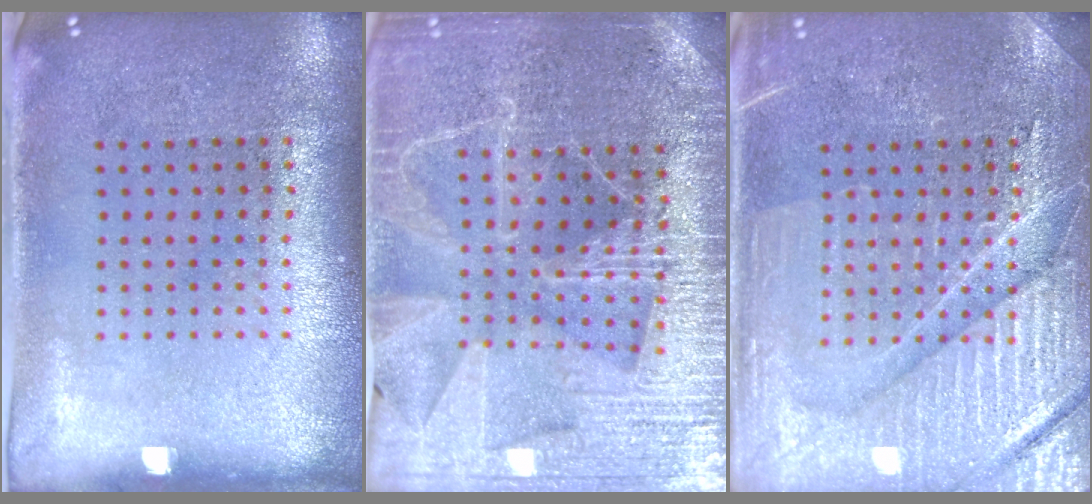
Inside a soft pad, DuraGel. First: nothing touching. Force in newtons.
{"total": 4.4, "press": 4.1, "slide": 1.6}
{"total": 6.4, "press": 6.3, "slide": 0.8}